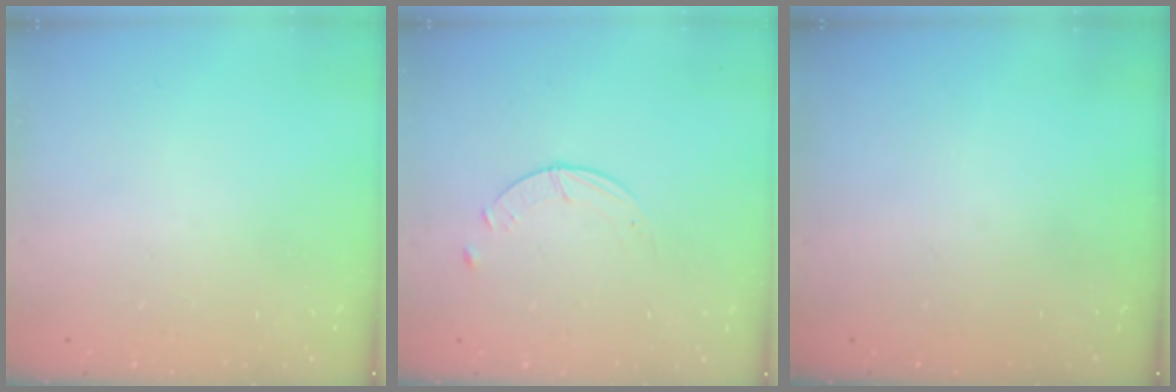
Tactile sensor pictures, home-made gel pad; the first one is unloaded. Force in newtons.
{"total": 2.6, "press": 2.5, "slide": 0.3}
{"total": 0.0}